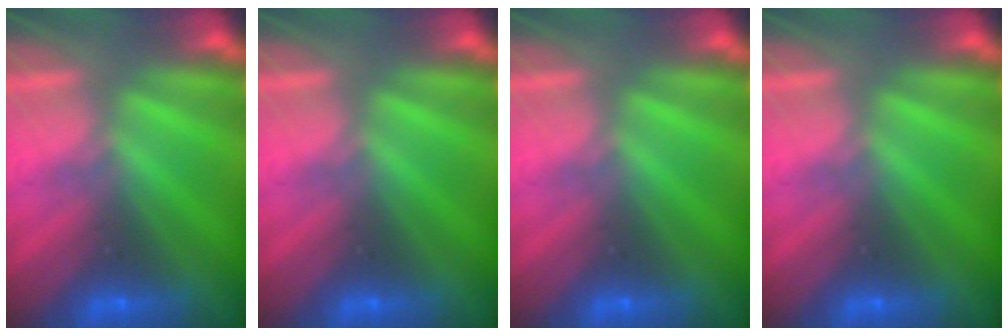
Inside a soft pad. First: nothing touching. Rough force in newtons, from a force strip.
{"total": 0.0}
{"total": 0.0}
{"total": 0.0}